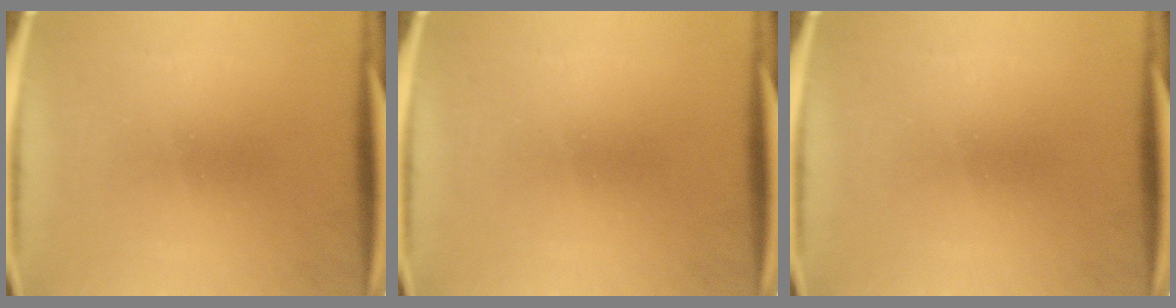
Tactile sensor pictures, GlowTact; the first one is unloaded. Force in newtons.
{"total": 0.0}
{"total": 0.0}